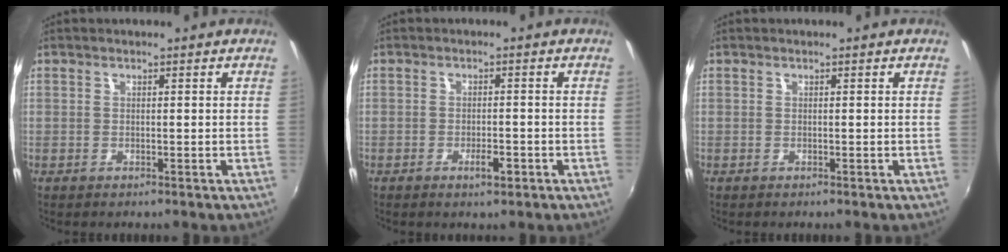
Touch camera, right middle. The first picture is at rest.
{"total": 2.5, "force": [-1.4, 0.8, 2.0], "torque": [-0.037, -0.002, -0.019]}
{"total": 0.0}